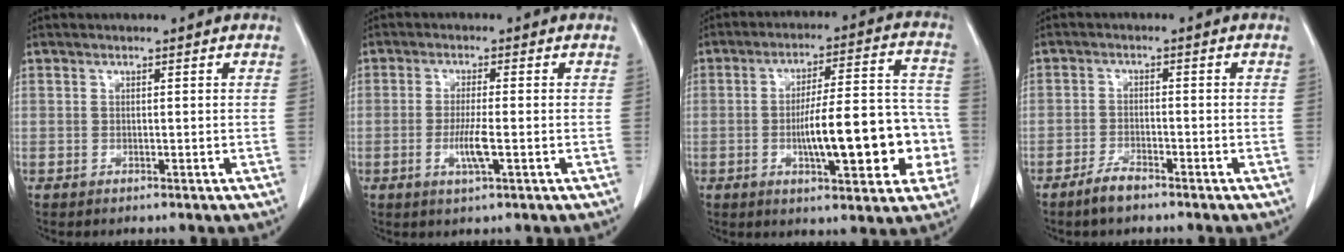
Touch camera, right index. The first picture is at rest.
{"total": 4.4, "force": [-1.2, 0.1, 4.2], "torque": [-0.086, -0.009, -0.022]}
{"total": 16.2, "force": [-3.5, 4.2, 15.2], "torque": [-0.214, 0.030, -0.046]}
{"total": 3.3, "force": [-2.7, 0.7, 1.7], "torque": [-0.038, -0.001, -0.050]}